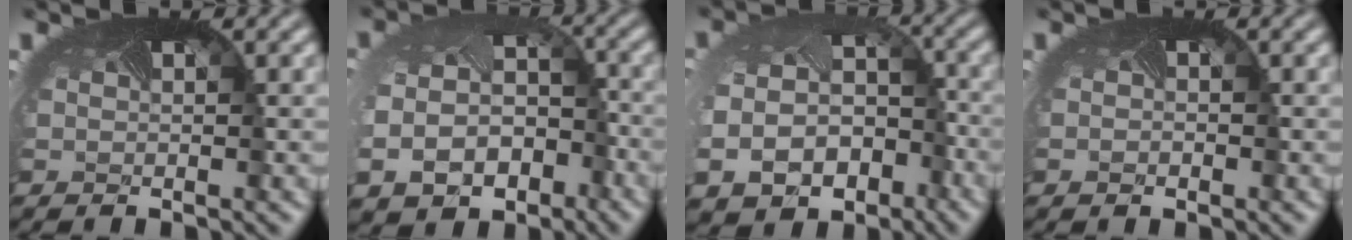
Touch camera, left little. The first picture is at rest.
{"total": 9.6, "force": [-4.3, 6.9, 5.0], "torque": [-0.094, -0.050, -0.045]}
{"total": 12.6, "force": [-5.8, 9.4, 5.9], "torque": [-0.116, -0.063, -0.065]}
{"total": 0.5, "force": [-0.4, 0.3, 0.2], "torque": [0.000, -0.003, -0.005]}